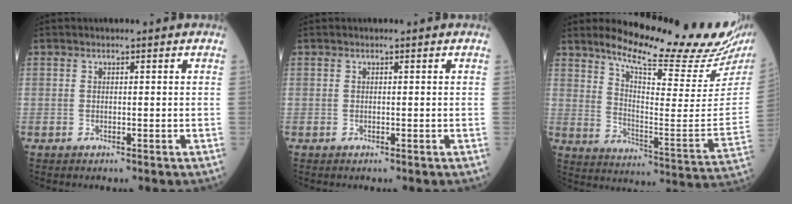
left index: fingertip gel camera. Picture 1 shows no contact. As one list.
[{"total": 0.0}, {"total": 21.8, "force": [19.3, 1.4, 9.9], "torque": [-0.160, -0.089, 0.259]}]